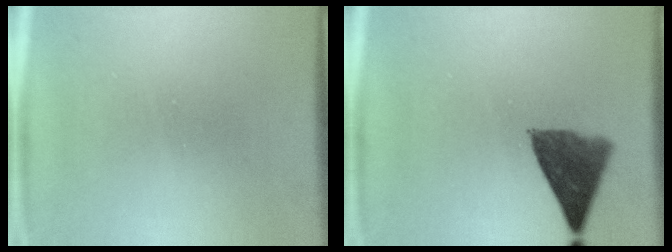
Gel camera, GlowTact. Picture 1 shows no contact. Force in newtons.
{"total": 8.5}